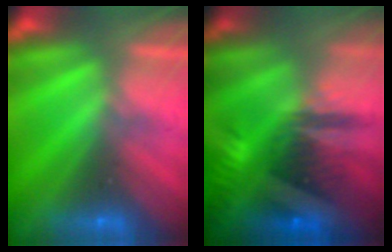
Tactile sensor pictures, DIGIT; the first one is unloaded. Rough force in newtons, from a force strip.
{"total": 8.0}